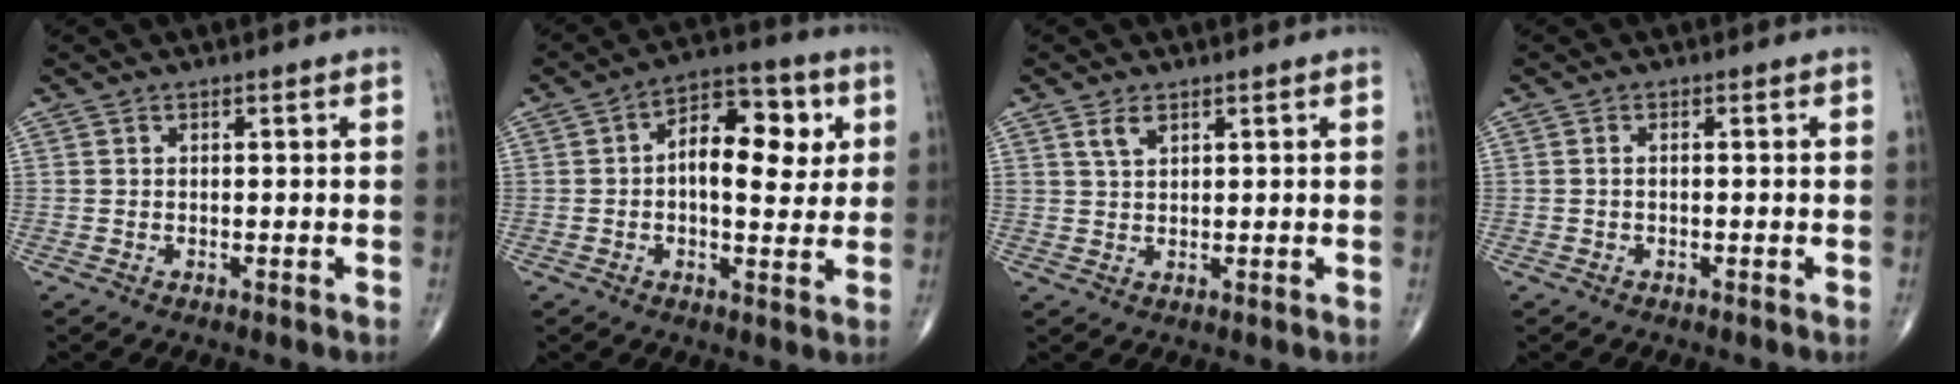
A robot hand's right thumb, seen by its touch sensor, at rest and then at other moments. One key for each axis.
{"total": 12.8, "fx": 2.0, "fy": 6.9, "fz": 10.6, "tx": -0.126, "ty": 0.014, "tz": 0.022}
{"total": 2.4, "fx": 1.5, "fy": 1.2, "fz": 1.5, "tx": -0.026, "ty": -0.003, "tz": 0.034}
{"total": 0.6, "fx": -0.2, "fy": 0.3, "fz": 0.5, "tx": -0.011, "ty": 0.000, "tz": -0.005}